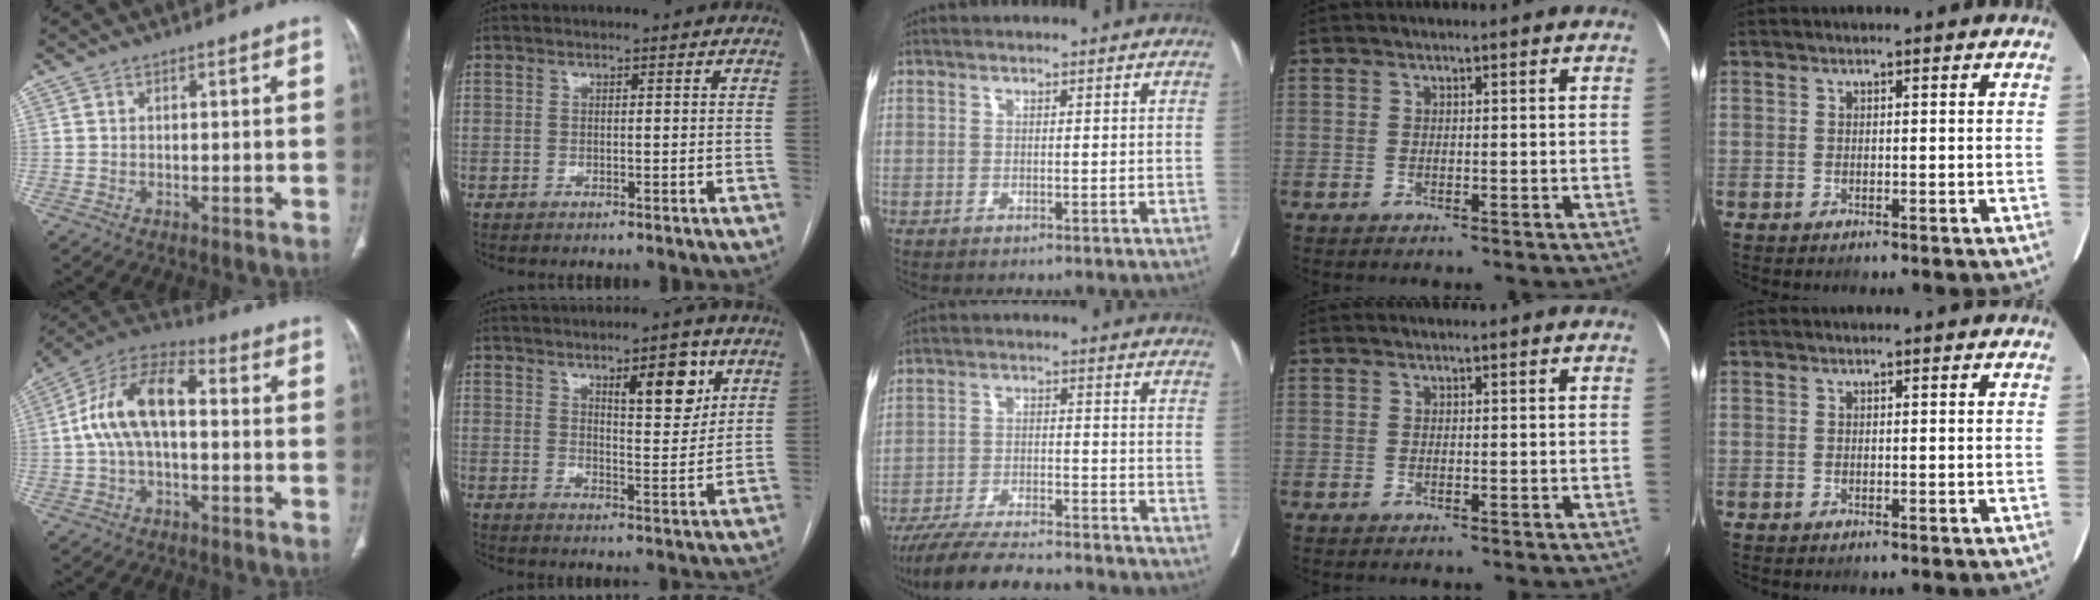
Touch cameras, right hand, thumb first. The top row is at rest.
{"thumb": {"total": 13.9, "force": [0.4, 7.4, 11.7], "torque": [-0.216, 0.043, -0.004]}, "index": {"total": 8.2, "force": [4.3, 2.1, 6.6], "torque": [-0.099, -0.003, 0.065]}, "middle": {"total": 17.1, "force": [-15.6, 2.1, 6.7], "torque": [-0.123, -0.011, -0.238]}}